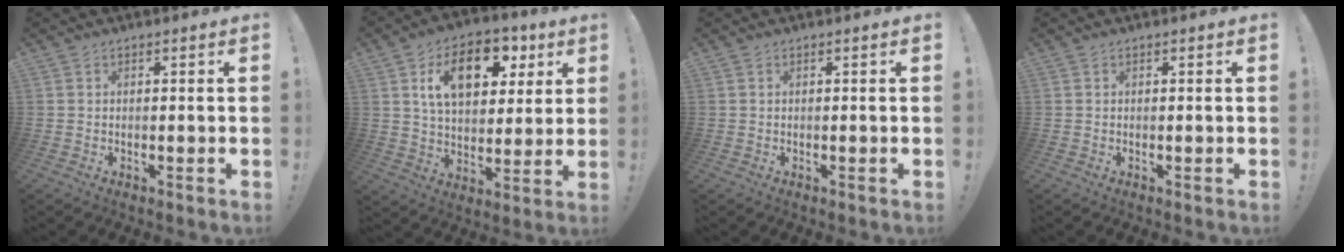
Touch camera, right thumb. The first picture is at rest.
{"total": 16.4, "force": [6.8, 10.3, 10.8], "torque": [-0.154, -0.019, 0.118]}
{"total": 0.0}
{"total": 0.0}